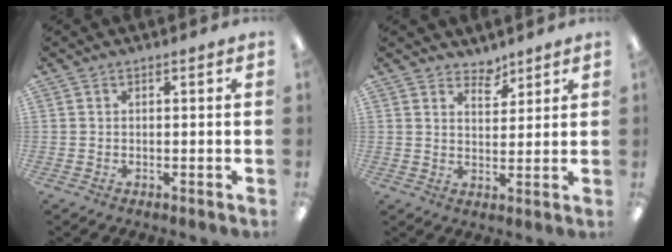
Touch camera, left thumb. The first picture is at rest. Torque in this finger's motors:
{"motor_torque": [0.02, -0.03, 0.01, -0.05, -0.01]}